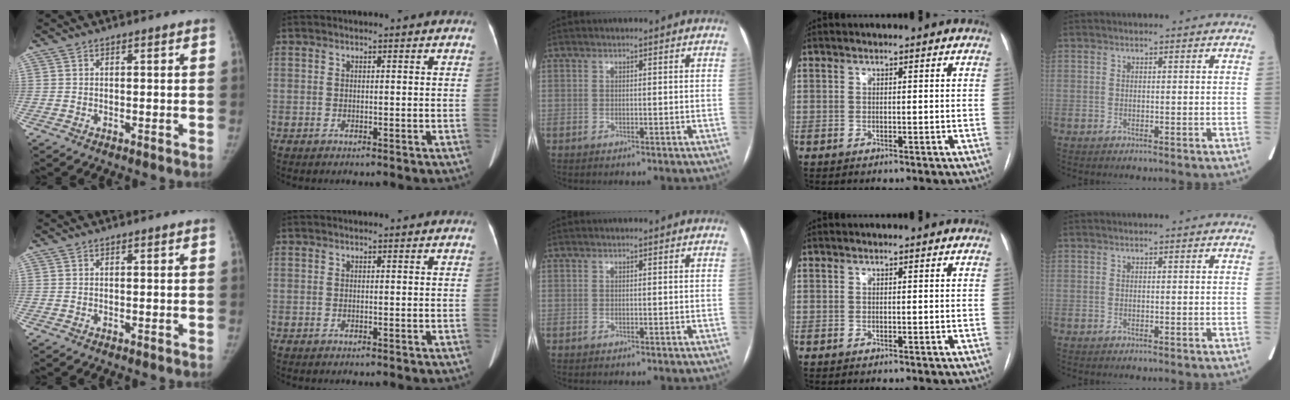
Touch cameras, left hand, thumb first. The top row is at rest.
{}